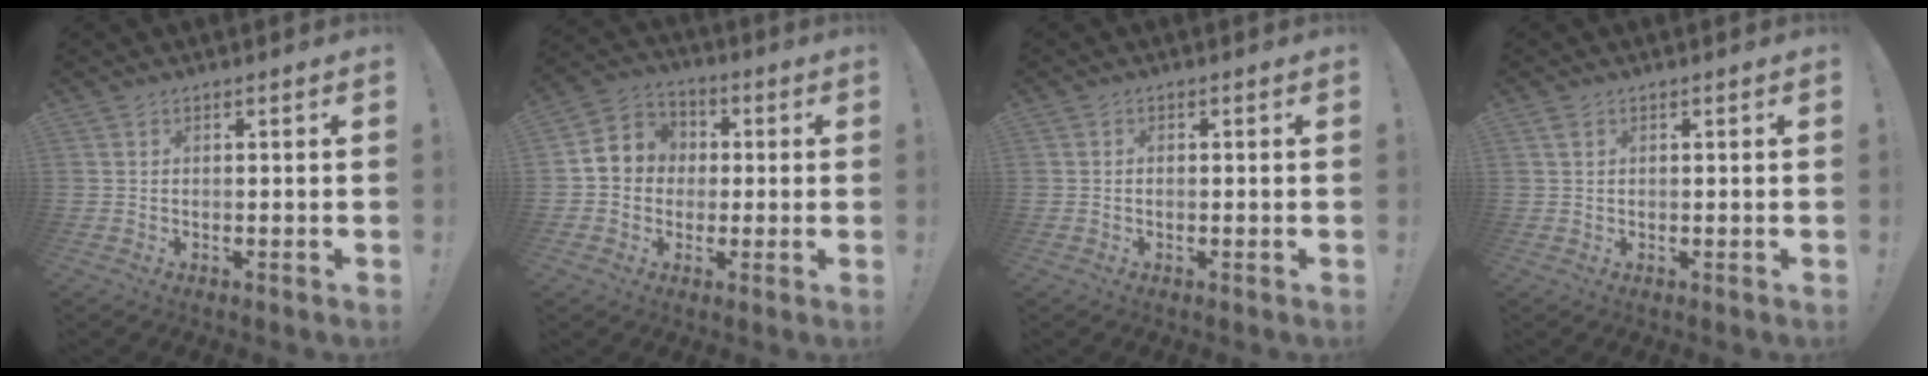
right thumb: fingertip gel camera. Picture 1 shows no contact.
{"total": 8.5, "force": [0.0, 8.2, 2.2], "torque": [-0.031, 0.013, 0.010]}
{"total": 0.6, "force": [-0.1, 0.5, 0.4], "torque": [-0.007, 0.003, -0.002]}
{"total": 1.6, "force": [0.8, 1.1, 0.9], "torque": [-0.018, 0.004, 0.015]}